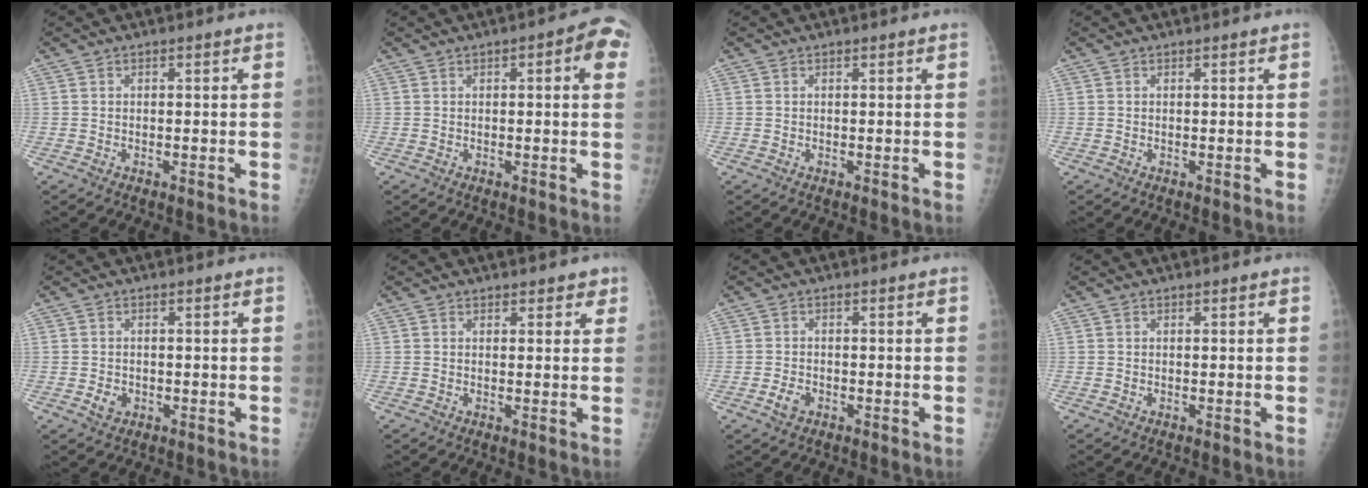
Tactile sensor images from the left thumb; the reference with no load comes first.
{"total": 6.6, "force": [1.9, 2.2, 5.9], "torque": [-0.055, 0.012, 0.013]}
{"total": 0.0}
{"total": 0.0}
{"total": 2.1, "force": [-0.5, 1.7, 1.0], "torque": [-0.011, 0.001, -0.003]}
{"total": 2.4, "force": [1.8, 1.4, 0.7], "torque": [0.020, -0.007, 0.016]}
{"total": 2.2, "force": [-0.9, 1.5, 1.3], "torque": [-0.023, 0.001, -0.016]}
{"total": 0.0}